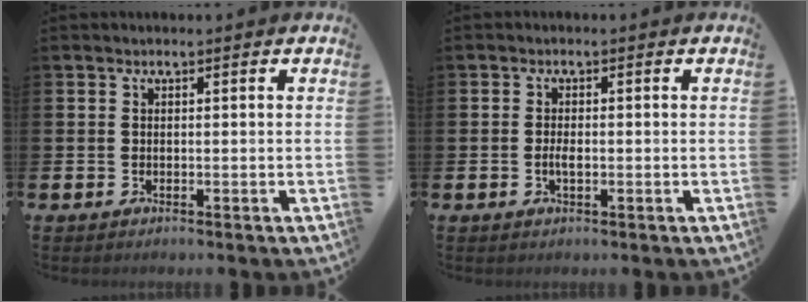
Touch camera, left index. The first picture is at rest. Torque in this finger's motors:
{"motor_torque": [0.30, 0.19, 0.03, 0.08]}